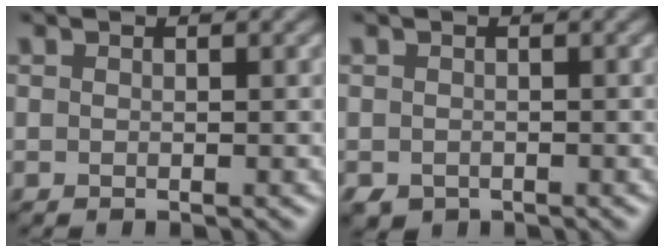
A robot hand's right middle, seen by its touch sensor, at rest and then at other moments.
{"total": 1.1, "force": [-0.7, 0.8, 0.3], "torque": [-0.005, -0.008, -0.014]}